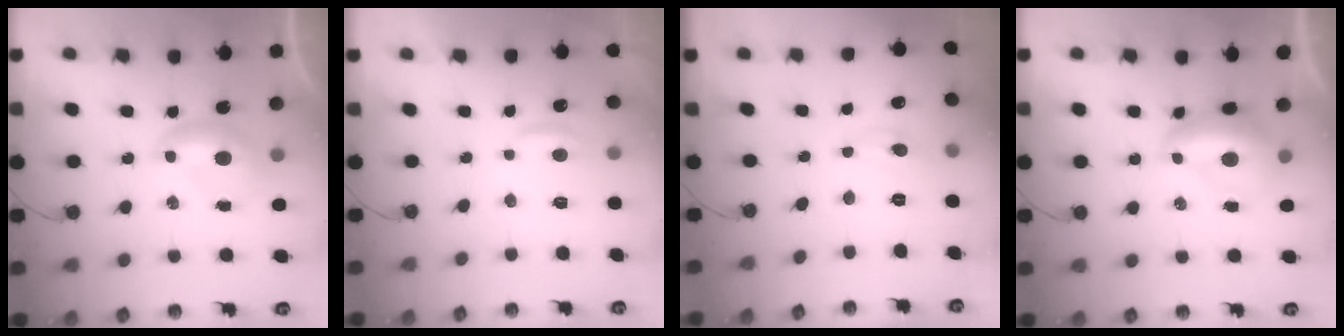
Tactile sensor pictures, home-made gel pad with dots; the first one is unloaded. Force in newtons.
{"total": 1.3, "press": 1.1, "slide": 0.6}
{"total": 0.0}
{"total": 2.8, "press": 2.7, "slide": 0.9}